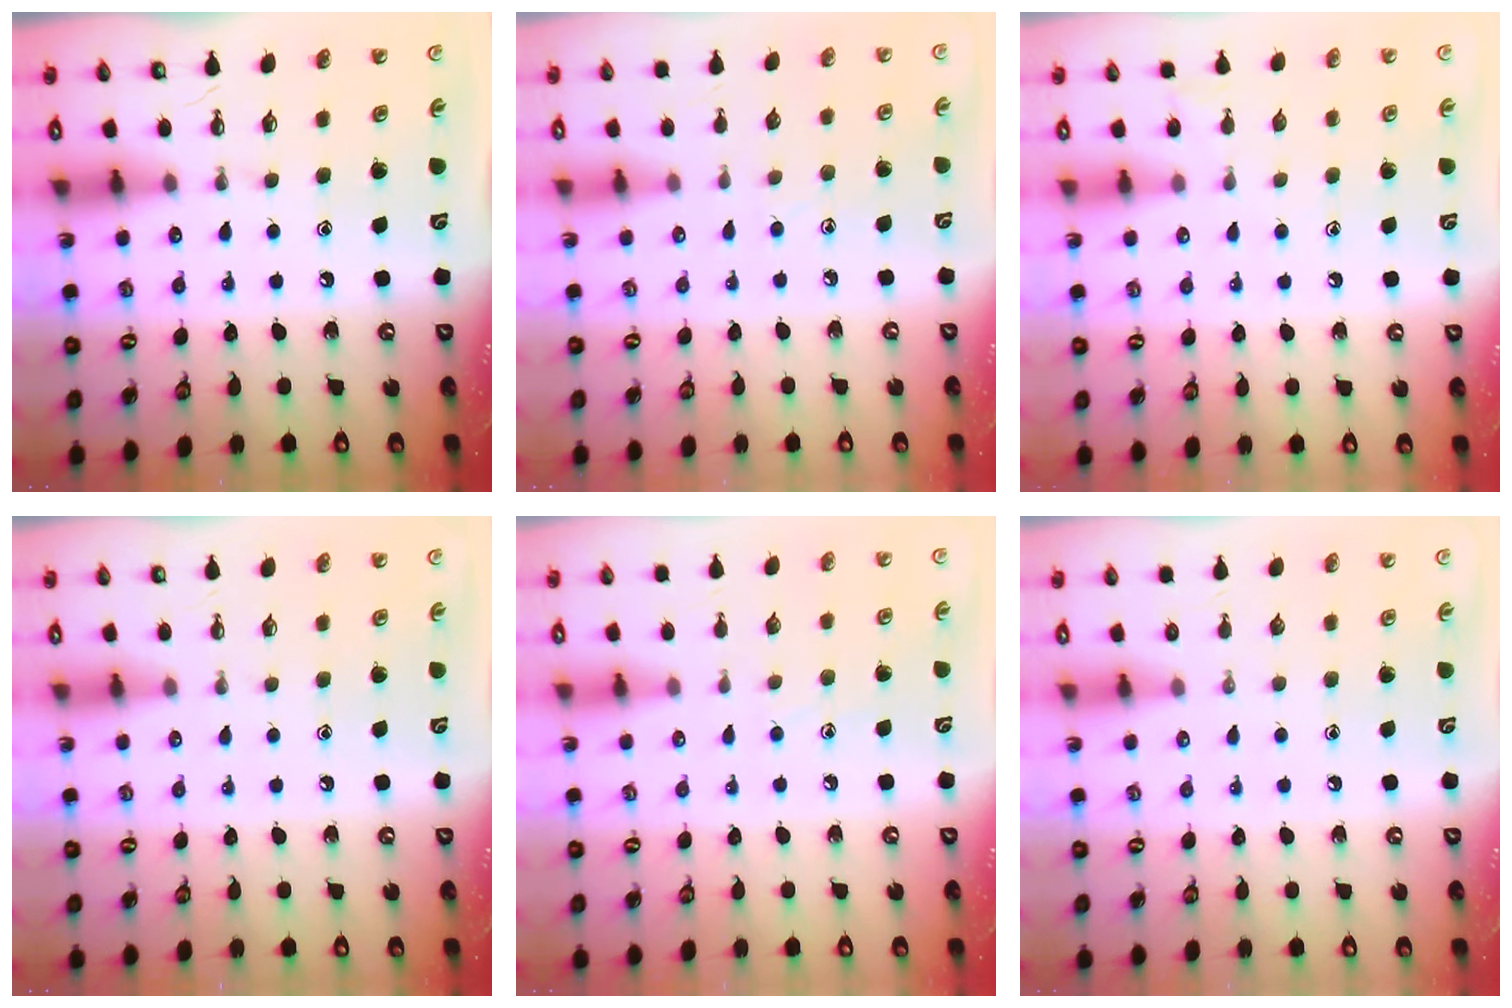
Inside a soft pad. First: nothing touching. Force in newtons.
{"total": 2.9, "press": 2.8, "slide": 0.2}
{"total": 7.1, "press": 7.0, "slide": 0.8}
{"total": 0.0}
{"total": 4.4, "press": 4.4, "slide": 0.6}
{"total": 0.0}